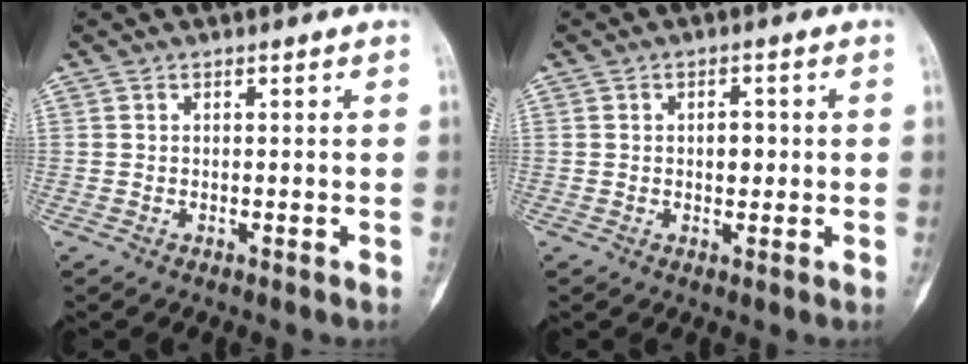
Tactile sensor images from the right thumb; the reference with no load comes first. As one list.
[{"total": 2.8, "force": [0.1, 1.7, 2.2], "torque": [-0.018, 0.001, 0.001]}]